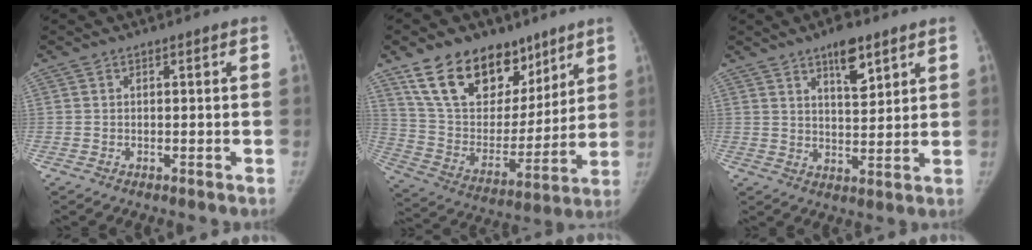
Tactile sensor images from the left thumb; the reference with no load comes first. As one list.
[{"total": 22.4, "force": [14.2, 13.5, 10.9], "torque": [-0.138, -0.049, 0.254]}, {"total": 7.7, "force": [4.9, 2.9, 5.2], "torque": [-0.062, -0.031, 0.077]}]